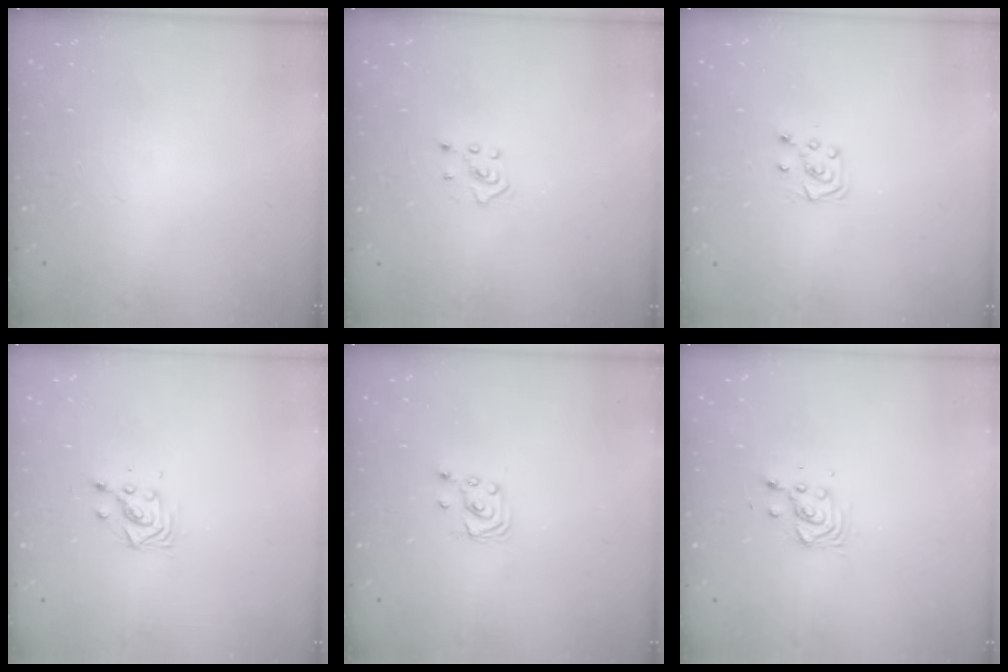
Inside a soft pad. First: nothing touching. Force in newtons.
{"total": 2.4, "press": 2.4, "slide": 0.5}
{"total": 5.8, "press": 5.7, "slide": 0.6}
{"total": 4.1, "press": 4.1, "slide": 0.2}
{"total": 2.4, "press": 2.4, "slide": 0.2}
{"total": 3.4, "press": 3.4, "slide": 0.4}